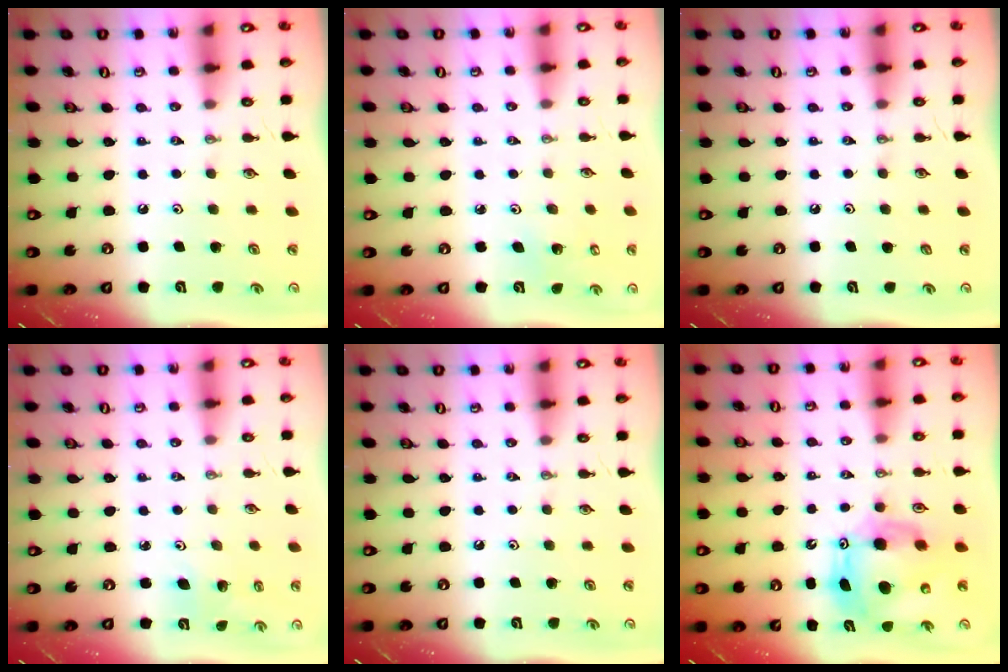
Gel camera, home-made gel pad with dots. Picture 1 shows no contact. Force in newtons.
{"total": 2.0, "press": 2.0, "slide": 0.2}
{"total": 1.4, "press": 0.2, "slide": 1.4}
{"total": 3.0, "press": 2.2, "slide": 2.0}
{"total": 0.0}
{"total": 12.5, "press": 12.4, "slide": 1.2}